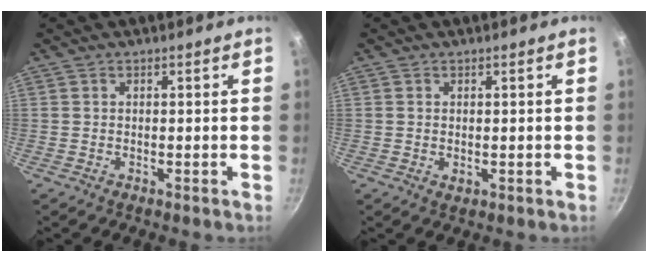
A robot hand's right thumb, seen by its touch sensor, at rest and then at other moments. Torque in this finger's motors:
{"motor_torque": [-0.35, 0.04, 0.10, 0.28, -0.03]}